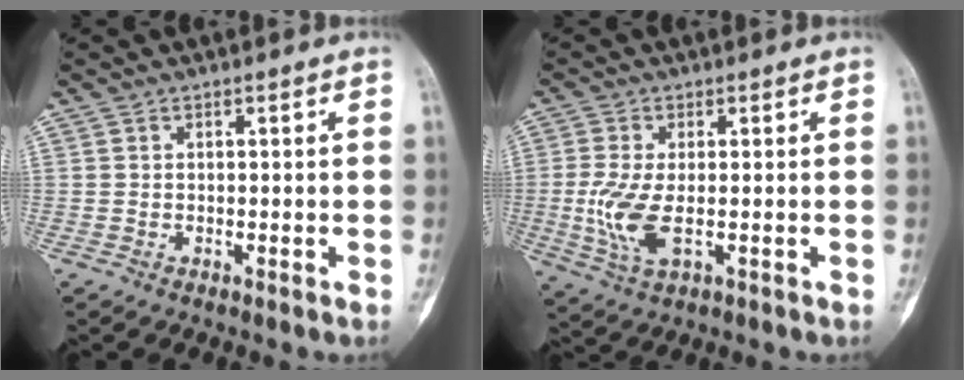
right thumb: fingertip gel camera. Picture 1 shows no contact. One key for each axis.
{"total": 7.8, "fx": -0.9, "fy": 3.2, "fz": 7.0, "tx": -0.168, "ty": -0.012, "tz": -0.016}